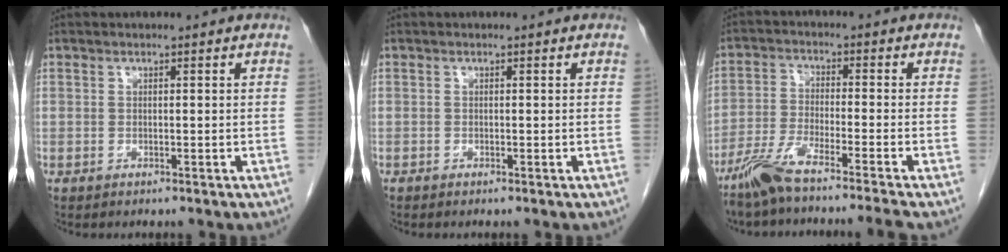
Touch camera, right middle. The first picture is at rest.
{"total": 0.0}
{"total": 9.5, "force": [-7.8, -1.5, 5.1], "torque": [-0.090, -0.022, -0.136]}